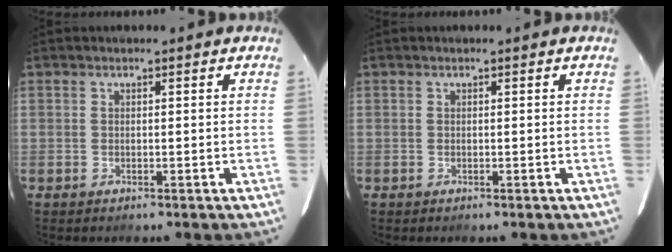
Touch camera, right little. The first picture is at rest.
{"total": 0.0}